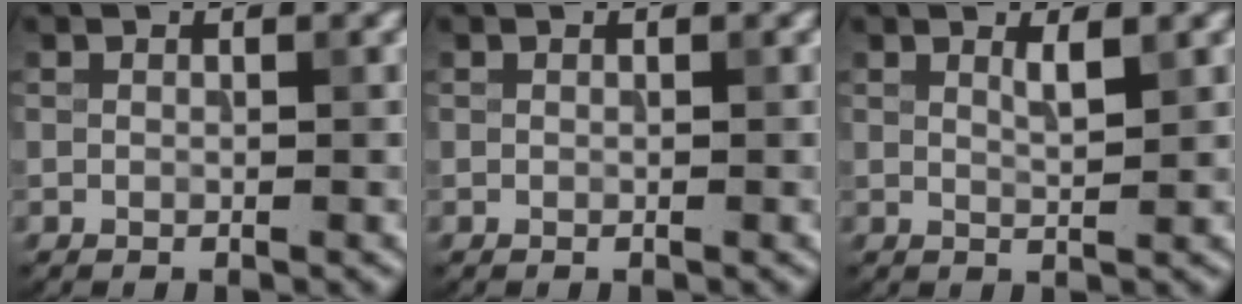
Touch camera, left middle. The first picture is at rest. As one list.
[{"total": 0.0}, {"total": 1.0, "force": [0.7, 0.1, 0.7], "torque": [-0.009, 0.001, 0.014]}]